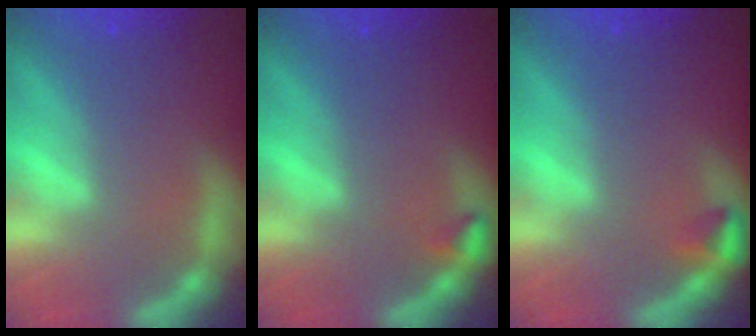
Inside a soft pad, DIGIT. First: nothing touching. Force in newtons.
{"total": 0.9}
{"total": 1.5}